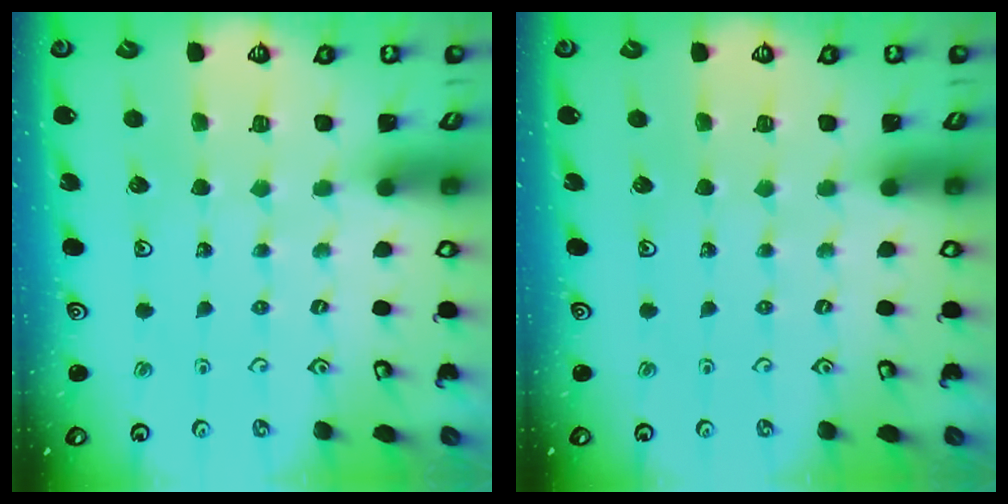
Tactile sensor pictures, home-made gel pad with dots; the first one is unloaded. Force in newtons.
{"total": 0.0}